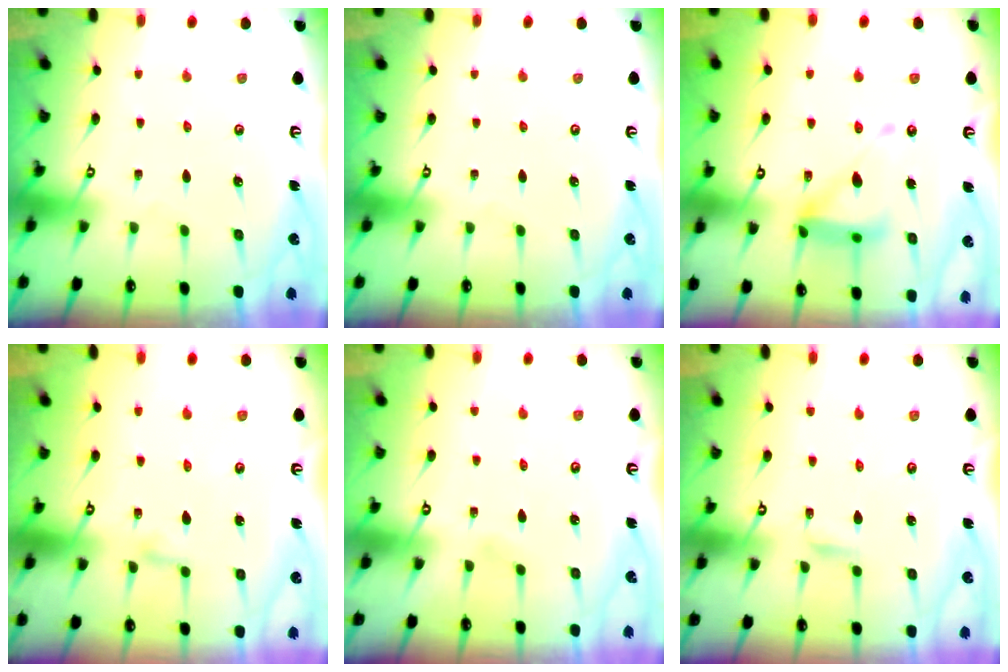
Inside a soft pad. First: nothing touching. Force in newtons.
{"total": 0.0}
{"total": 16.3, "press": 16.3, "slide": 1.4}
{"total": 2.0, "press": 2.0, "slide": 0.2}
{"total": 1.6, "press": 1.6, "slide": 0.2}
{"total": 1.8, "press": 1.8, "slide": 0.3}